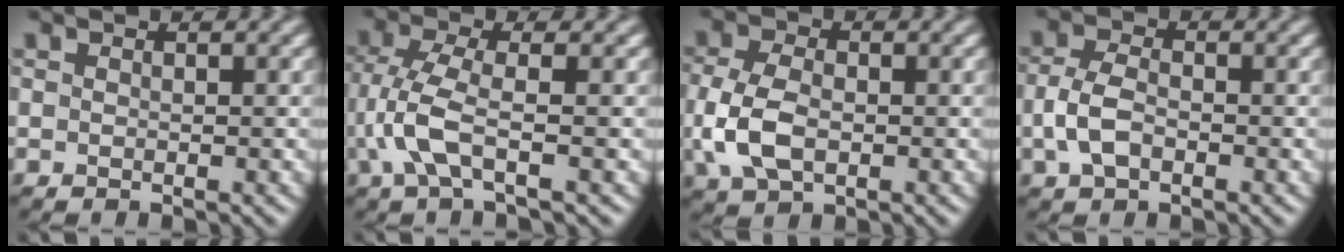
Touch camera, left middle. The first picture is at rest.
{"total": 4.6, "force": [-1.1, 1.5, 4.2], "torque": [-0.106, 0.003, -0.028]}
{"total": 5.3, "force": [-0.8, 3.5, 3.9], "torque": [-0.099, -0.005, -0.019]}
{"total": 3.3, "force": [-0.8, 2.0, 2.4], "torque": [-0.054, 0.003, -0.021]}